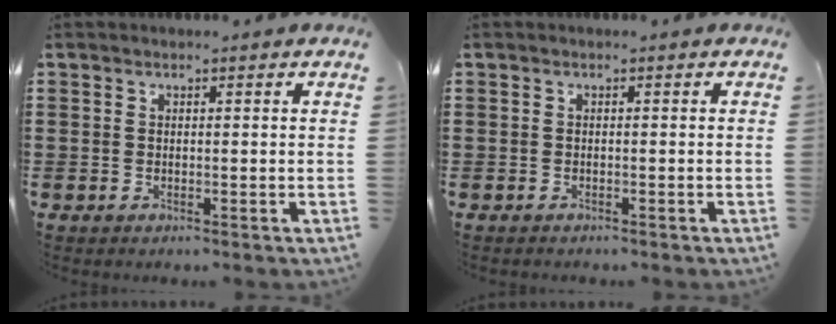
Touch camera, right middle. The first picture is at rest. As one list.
[{"total": 0.5, "force": [-0.5, 0.2, -0.1], "torque": [0.001, 0.000, -0.011]}]